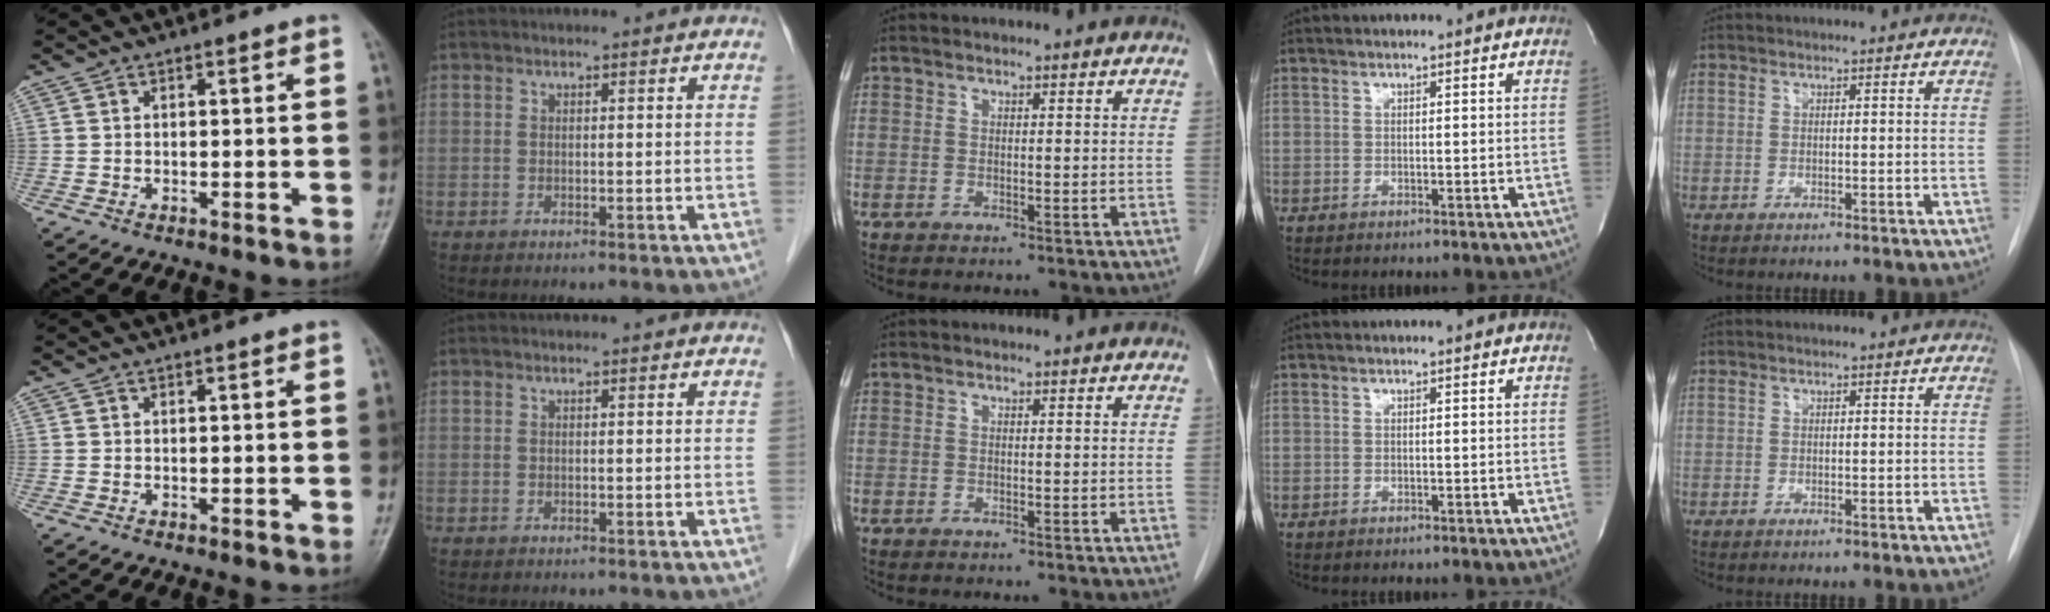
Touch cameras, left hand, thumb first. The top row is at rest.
{}